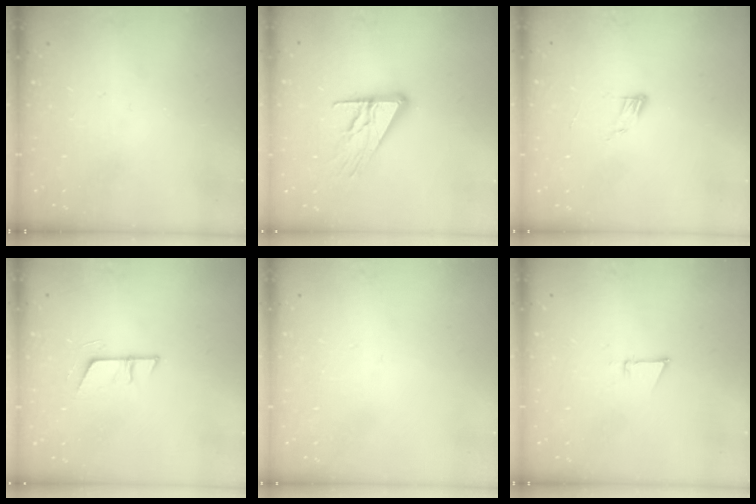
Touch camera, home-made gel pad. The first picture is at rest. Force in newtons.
{"total": 13.0, "press": 13.0, "slide": 1.0}
{"total": 4.7, "press": 4.7, "slide": 0.4}
{"total": 6.6, "press": 6.6, "slide": 0.4}
{"total": 0.8, "press": 0.8, "slide": 0.1}
{"total": 2.7, "press": 2.6, "slide": 0.8}